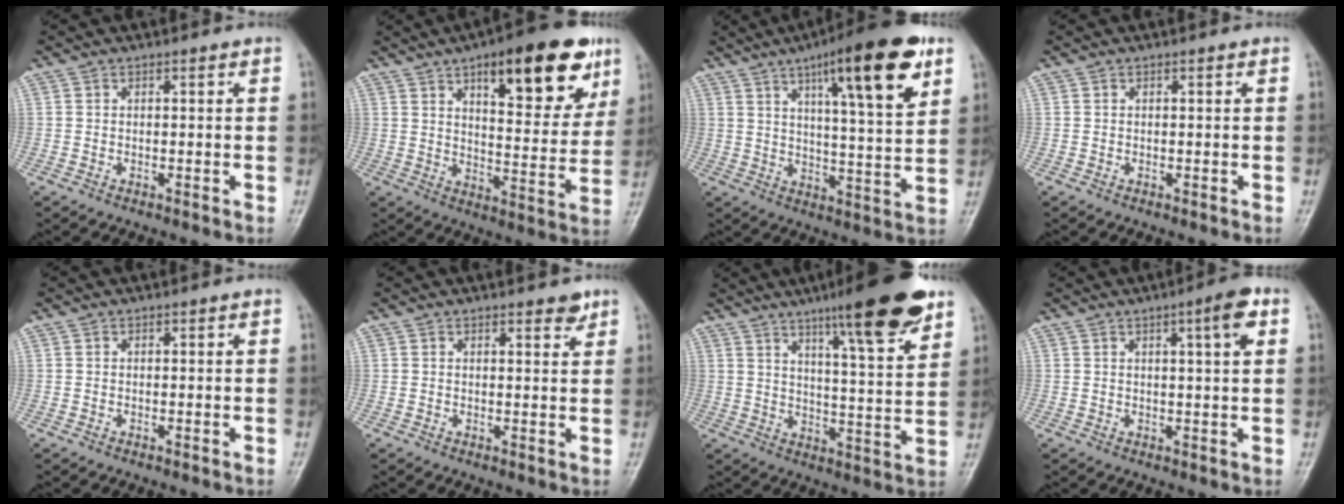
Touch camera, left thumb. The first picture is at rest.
{"total": 21.0, "force": [11.2, 7.9, 16.0], "torque": [-0.178, -0.038, 0.158]}
{"total": 18.8, "force": [9.6, 4.1, 15.6], "torque": [-0.213, -0.033, 0.143]}
{"total": 0.0}
{"total": 0.0}
{"total": 2.3, "force": [1.8, 0.8, 1.2], "torque": [-0.009, -0.011, 0.023]}
{"total": 16.3, "force": [10.4, 2.4, 12.3], "torque": [-0.164, -0.052, 0.157]}
{"total": 5.2, "force": [2.2, 0.7, 4.6], "torque": [-0.066, -0.004, 0.030]}